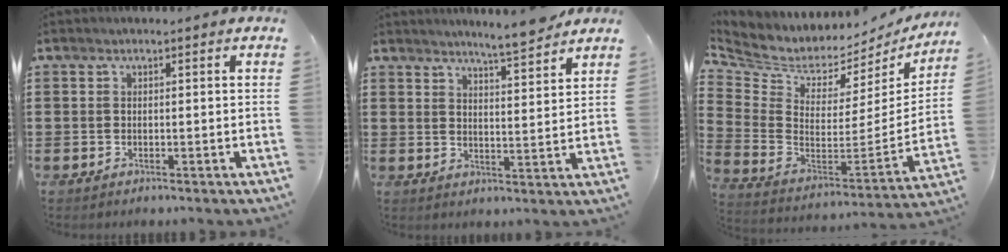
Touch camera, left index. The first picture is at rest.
{"total": 5.0, "force": [4.7, -0.5, 1.5], "torque": [-0.037, -0.025, 0.081]}
{"total": 4.8, "force": [4.0, 2.4, 0.8], "torque": [-0.050, -0.048, 0.066]}